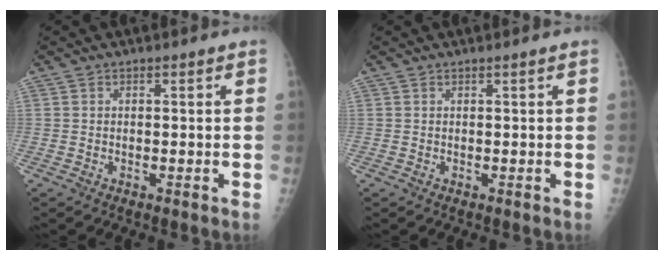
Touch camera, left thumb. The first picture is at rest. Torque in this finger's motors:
{"motor_torque": [0.01, 0.01, -0.04, -0.04, 0.00]}